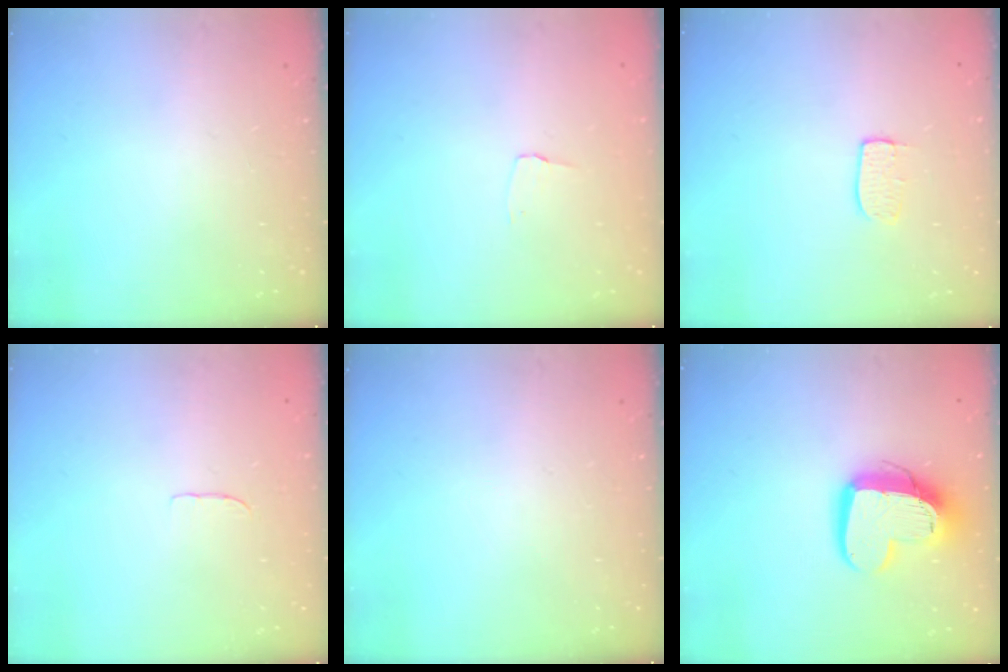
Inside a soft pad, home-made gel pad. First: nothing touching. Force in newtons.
{"total": 2.6, "press": 2.6, "slide": 0.2}
{"total": 5.2, "press": 5.2, "slide": 0.3}
{"total": 3.3, "press": 3.3, "slide": 0.2}
{"total": 0.0}
{"total": 15.4, "press": 15.4, "slide": 1.6}